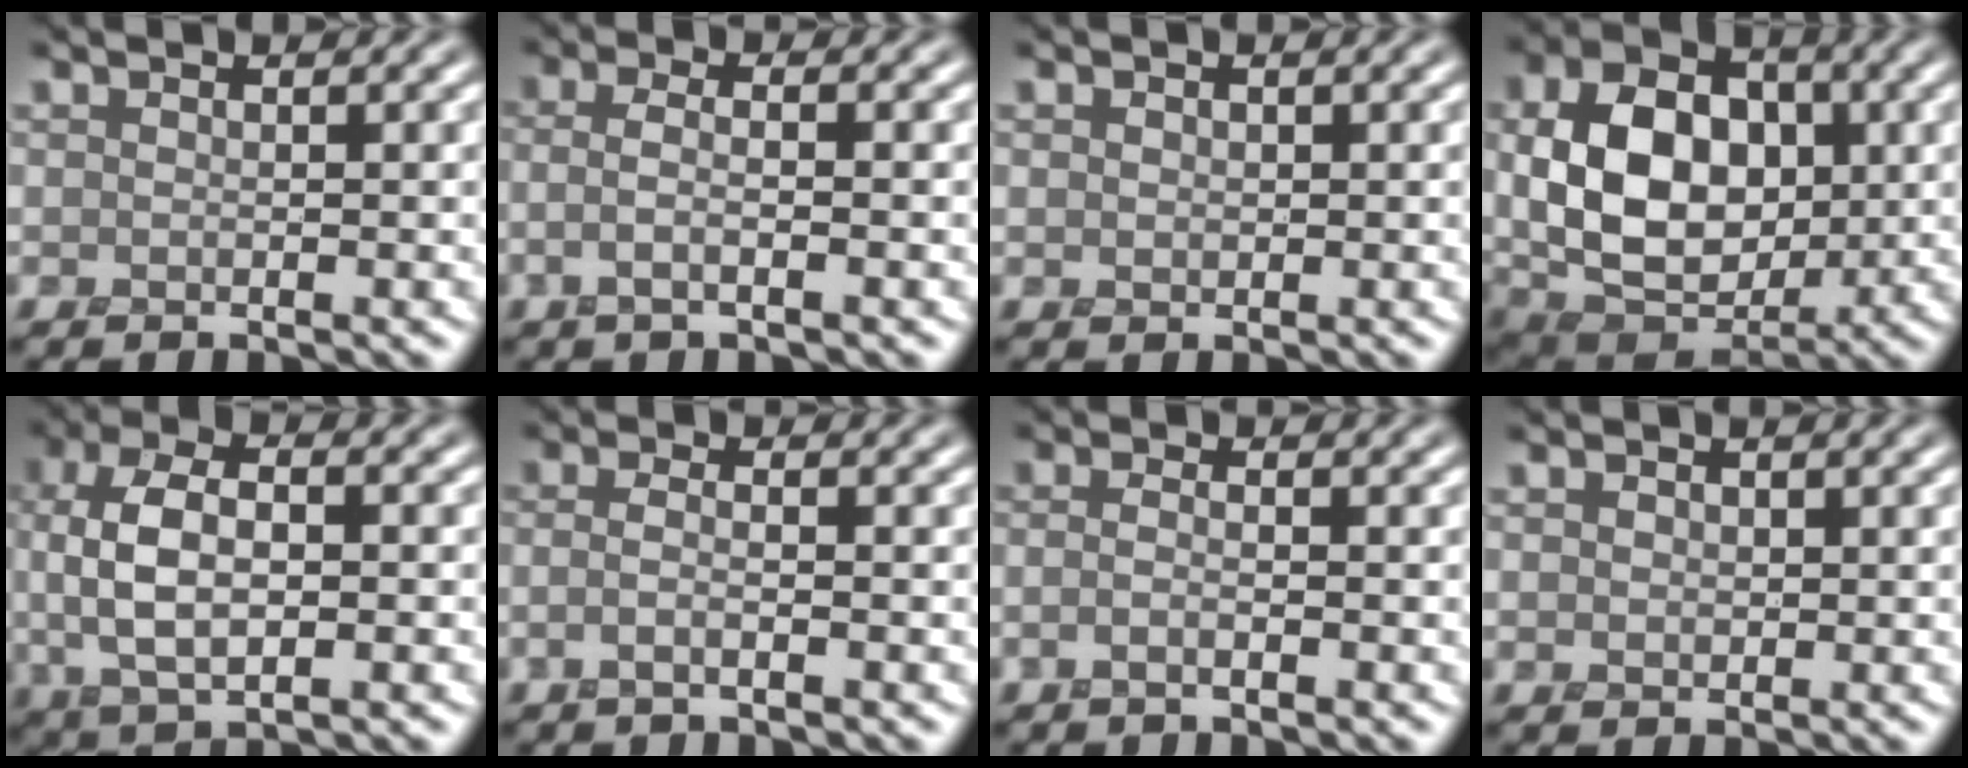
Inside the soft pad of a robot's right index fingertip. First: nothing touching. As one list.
[{"total": 1.9, "force": [-0.7, 0.4, 1.7], "torque": [-0.032, -0.012, -0.018]}, {"total": 0.8, "force": [0.2, 0.7, 0.3], "torque": [-0.008, -0.003, 0.006]}, {"total": 10.0, "force": [0.3, 7.0, 7.2], "torque": [-0.145, -0.006, 0.004]}, {"total": 6.4, "force": [0.0, 3.2, 5.6], "torque": [-0.112, 0.005, -0.005]}, {"total": 1.4, "force": [-1.0, 0.0, 1.0], "torque": [-0.019, -0.007, -0.022]}, {"total": 1.1, "force": [-1.0, 0.0, 0.5], "torque": [-0.013, -0.002, -0.022]}, {"total": 1.2, "force": [0.2, 1.0, 0.5], "torque": [-0.013, -0.004, 0.005]}]